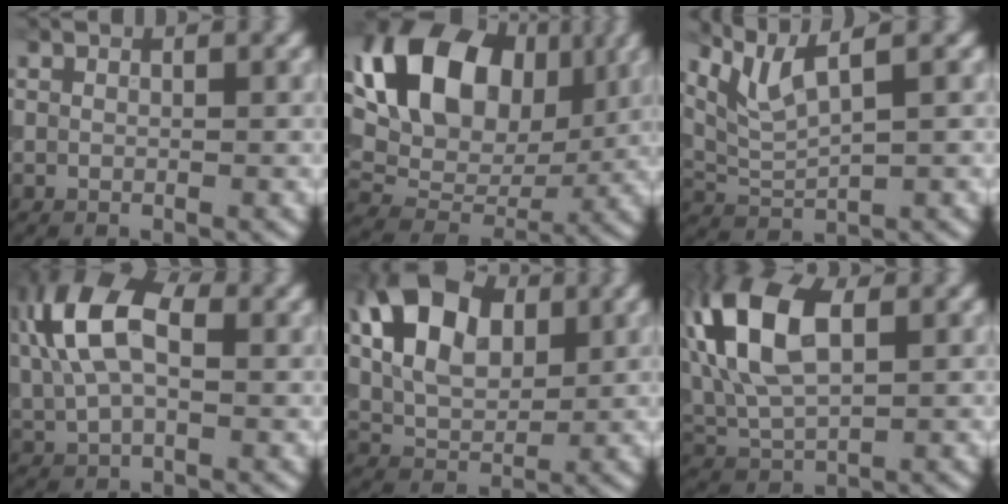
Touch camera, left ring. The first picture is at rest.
{"total": 12.9, "force": [4.3, 8.8, 8.3], "torque": [-0.150, 0.012, 0.068]}
{"total": 4.4, "force": [2.9, 0.8, 3.2], "torque": [-0.075, 0.004, 0.066]}
{"total": 8.4, "force": [2.3, 4.6, 6.7], "torque": [-0.154, 0.017, 0.035]}
{"total": 9.1, "force": [2.7, 5.7, 6.6], "torque": [-0.130, 0.011, 0.043]}
{"total": 11.0, "force": [2.7, 5.9, 8.8], "torque": [-0.197, 0.021, 0.042]}